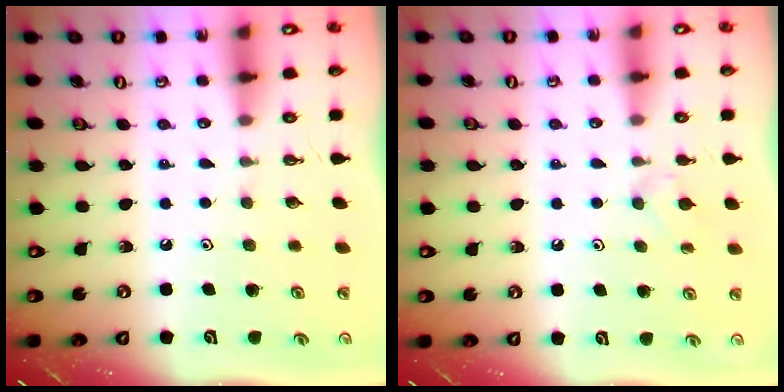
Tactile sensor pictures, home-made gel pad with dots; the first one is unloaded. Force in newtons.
{"total": 3.5, "press": 3.5, "slide": 0.6}